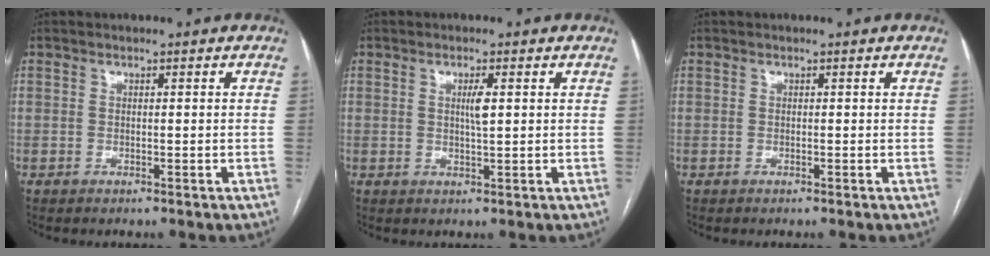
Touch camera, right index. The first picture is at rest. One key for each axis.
{"total": 2.5, "fx": 0.6, "fy": 0.2, "fz": 2.4, "tx": -0.042, "ty": -0.002, "tz": 0.010}
{"total": 0.0}